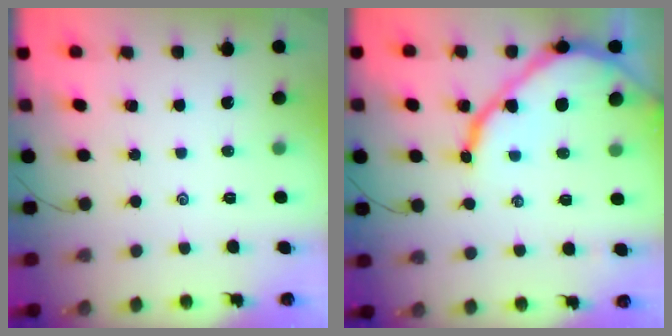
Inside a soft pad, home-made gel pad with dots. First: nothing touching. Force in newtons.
{"total": 12.4, "press": 12.3, "slide": 1.3}